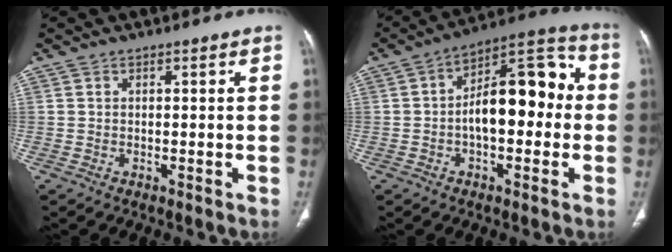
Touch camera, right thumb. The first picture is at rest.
{"total": 15.9, "force": [-0.5, 8.2, 13.6], "torque": [-0.177, 0.049, -0.019]}